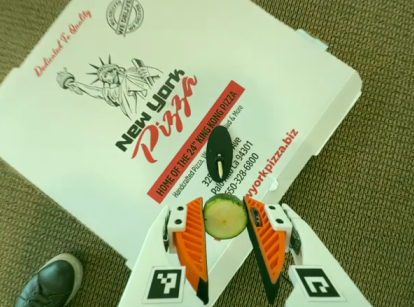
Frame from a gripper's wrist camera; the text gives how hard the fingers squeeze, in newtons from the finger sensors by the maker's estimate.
{"total": 7.1, "left": 6.9, "right": 7.2}